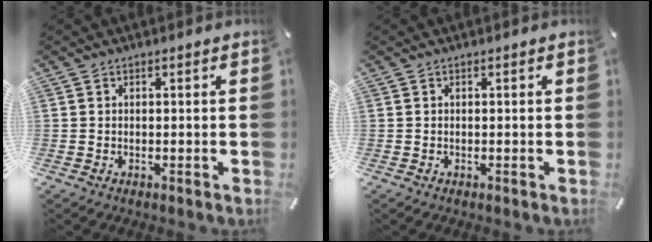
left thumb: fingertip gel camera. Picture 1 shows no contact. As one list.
[{"total": 0.0}]